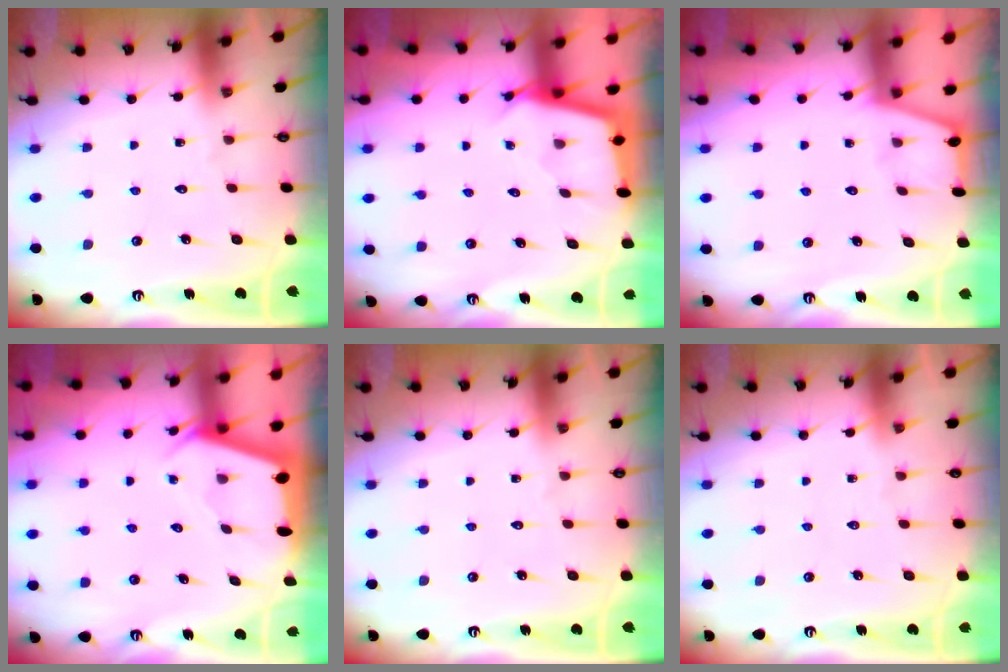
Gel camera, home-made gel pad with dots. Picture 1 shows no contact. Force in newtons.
{"total": 2.6, "press": 2.6, "slide": 0.2}
{"total": 0.7, "press": 0.7, "slide": 0.2}
{"total": 2.5, "press": 2.5, "slide": 0.3}
{"total": 0.0}
{"total": 0.0}